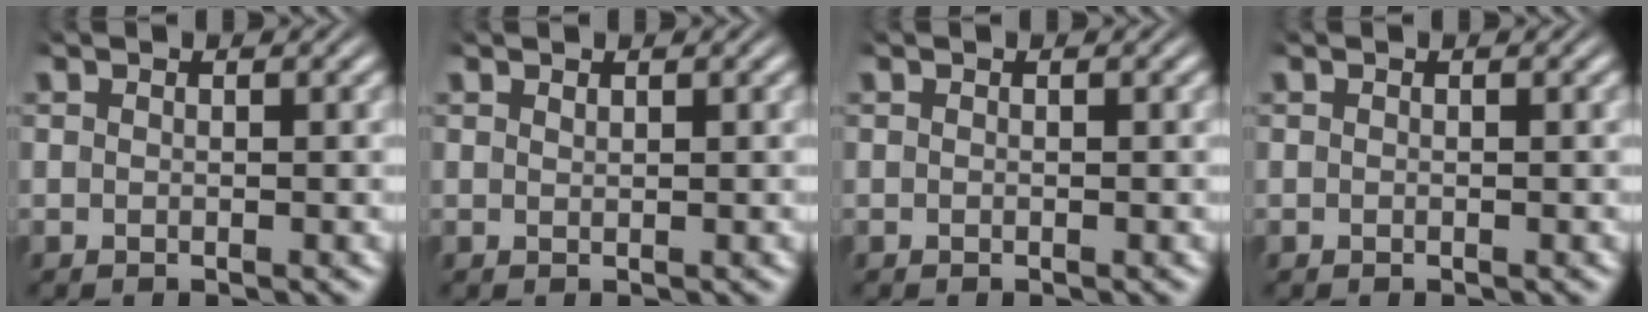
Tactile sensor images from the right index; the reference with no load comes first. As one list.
[{"total": 0.7, "force": [0.5, -0.5, 0.0], "torque": [0.007, -0.004, 0.014]}, {"total": 0.0}, {"total": 0.0}]